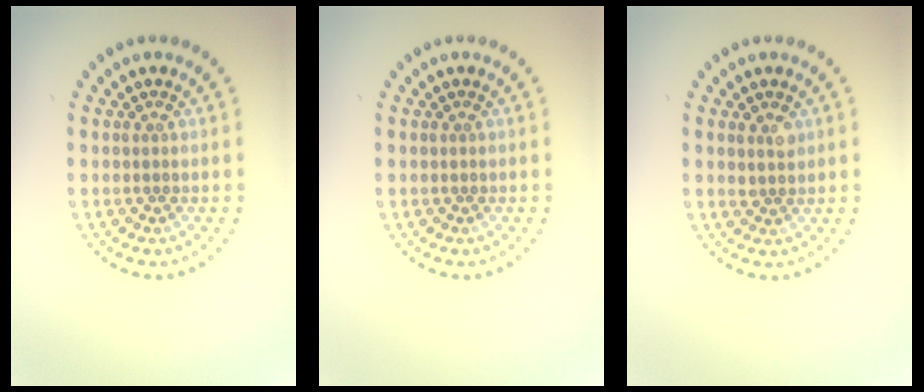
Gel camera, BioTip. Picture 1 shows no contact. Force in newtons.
{"total": 0.0}
{"total": 1.4, "press": 1.3, "slide": 0.6}